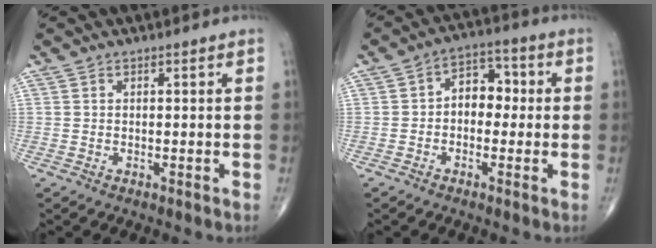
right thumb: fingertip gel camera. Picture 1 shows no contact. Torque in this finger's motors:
{"motor_torque": [-0.02, 0.32, 0.19, 0.07, 0.03]}